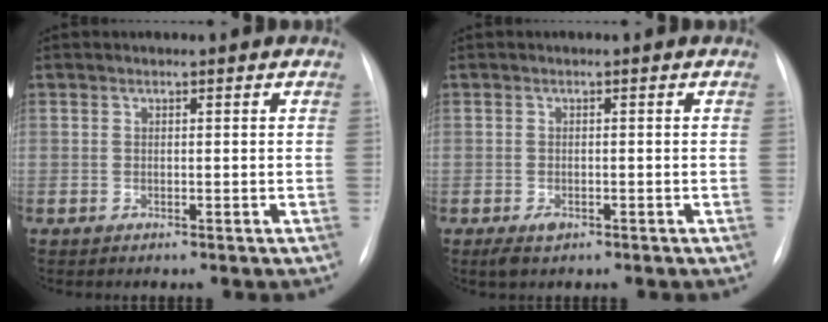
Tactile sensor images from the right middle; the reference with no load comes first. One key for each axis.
{"total": 2.1, "fx": -1.1, "fy": 1.0, "fz": 1.4, "tx": -0.027, "ty": -0.002, "tz": -0.013}